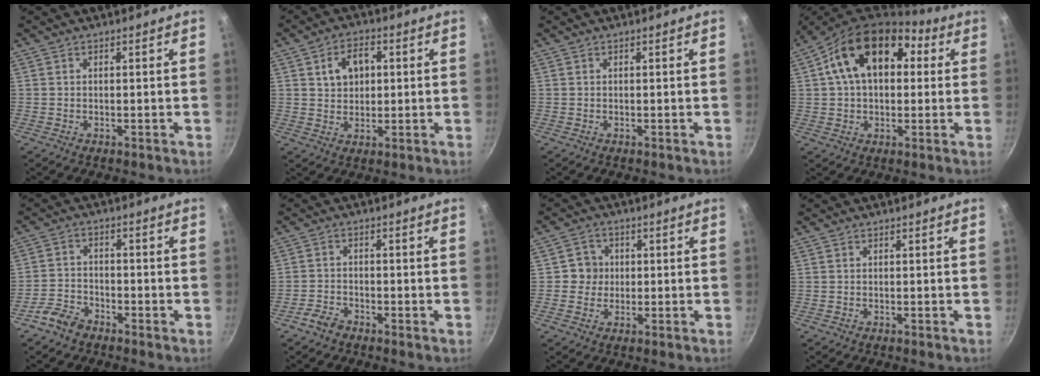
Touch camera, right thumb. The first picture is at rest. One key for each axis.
{"total": 7.0, "fx": 1.7, "fy": 5.0, "fz": 4.5, "tx": -0.052, "ty": 0.006, "tz": 0.028}
{"total": 0.0}
{"total": 16.7, "fx": 4.3, "fy": 11.0, "fz": 11.8, "tx": -0.158, "ty": 0.028, "tz": 0.049}
{"total": 4.8, "fx": -3.5, "fy": 2.8, "fz": 1.7, "tx": -0.033, "ty": 0.036, "tz": -0.071}
{"total": 3.0, "fx": -2.3, "fy": 1.5, "fz": 1.1, "tx": -0.024, "ty": 0.021, "tz": -0.046}
{"total": 4.2, "fx": 0.1, "fy": 4.1, "fz": 0.8, "tx": 0.021, "ty": 0.006, "tz": -0.005}
{"total": 0.0}